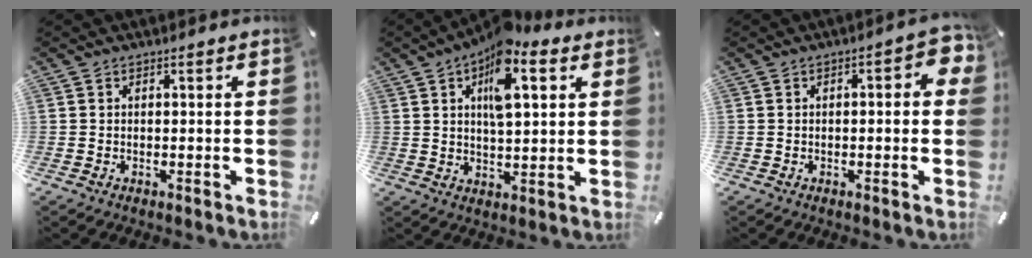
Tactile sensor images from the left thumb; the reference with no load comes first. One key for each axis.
{"total": 13.1, "fx": 6.1, "fy": 5.8, "fz": 10.0, "tx": -0.152, "ty": -0.016, "tz": 0.101}
{"total": 5.2, "fx": 0.2, "fy": 2.1, "fz": 4.7, "tx": -0.062, "ty": 0.003, "tz": 0.000}